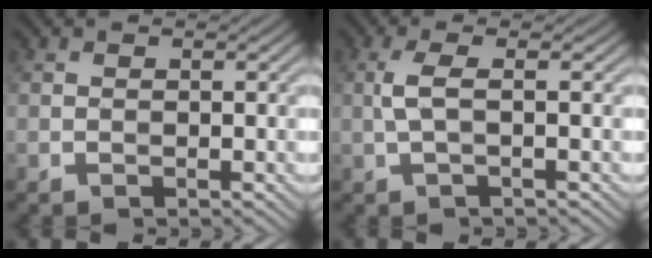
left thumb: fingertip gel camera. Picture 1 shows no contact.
{"total": 2.8, "force": [0.1, 0.6, 2.7], "torque": [-0.059, 0.008, -0.001]}